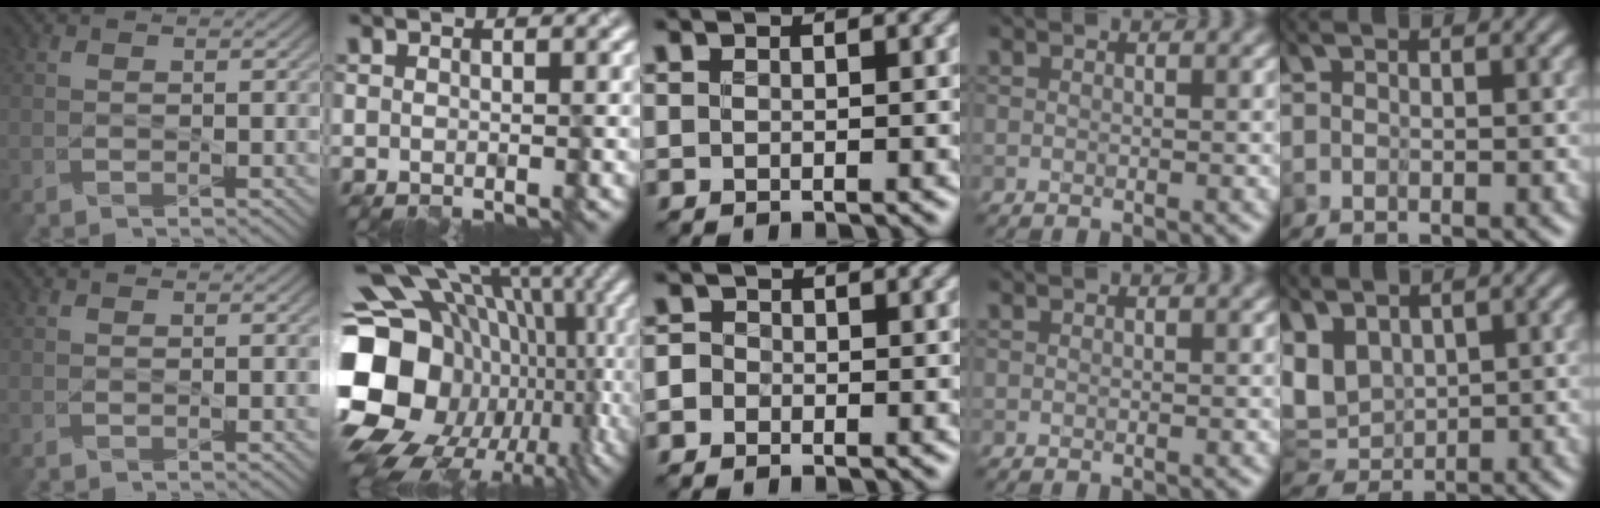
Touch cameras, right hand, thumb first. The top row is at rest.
{"index": {"total": 19.5, "force": [-2.9, 14.9, 12.3], "torque": [-0.223, 0.011, -0.045]}, "middle": {"total": 1.8, "force": [-0.7, 1.6, 0.0], "torque": [0.027, 0.016, -0.025]}, "little": {"total": 5.6, "force": [1.5, 3.7, 3.9], "torque": [-0.102, -0.008, 0.041]}}